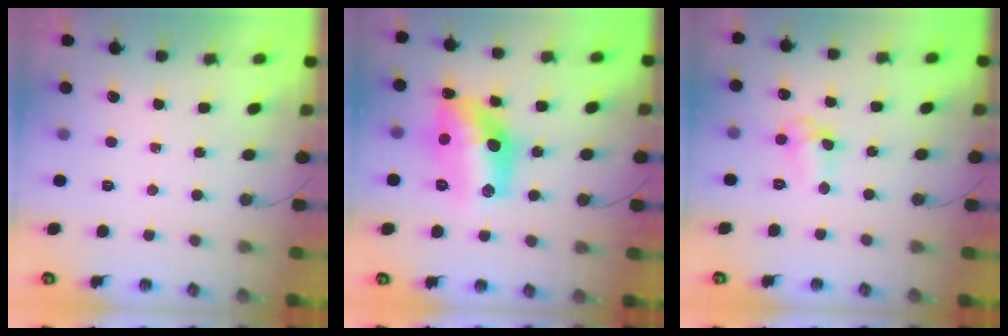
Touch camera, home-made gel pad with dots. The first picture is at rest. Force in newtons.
{"total": 18.9, "press": 18.4, "slide": 4.2}
{"total": 8.3, "press": 8.3, "slide": 0.6}